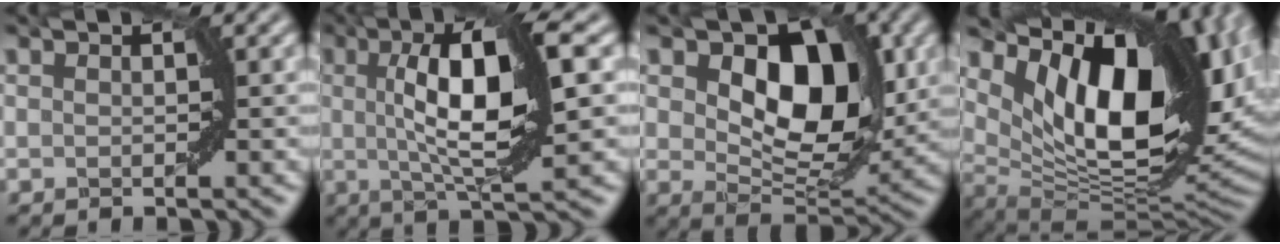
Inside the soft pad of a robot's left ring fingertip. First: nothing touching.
{"total": 9.2, "force": [1.4, 2.3, 8.8], "torque": [-0.144, 0.005, 0.025]}
{"total": 9.2, "force": [2.5, 5.6, 6.9], "torque": [-0.109, -0.008, 0.041]}
{"total": 17.7, "force": [6.3, 9.2, 13.7], "torque": [-0.214, 0.008, 0.113]}